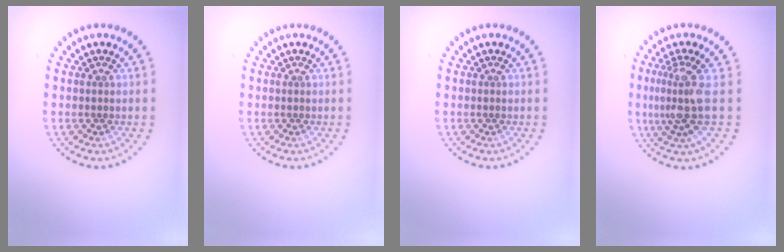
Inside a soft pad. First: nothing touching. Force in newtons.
{"total": 0.0}
{"total": 0.0}
{"total": 3.7, "press": 2.6, "slide": 2.6}